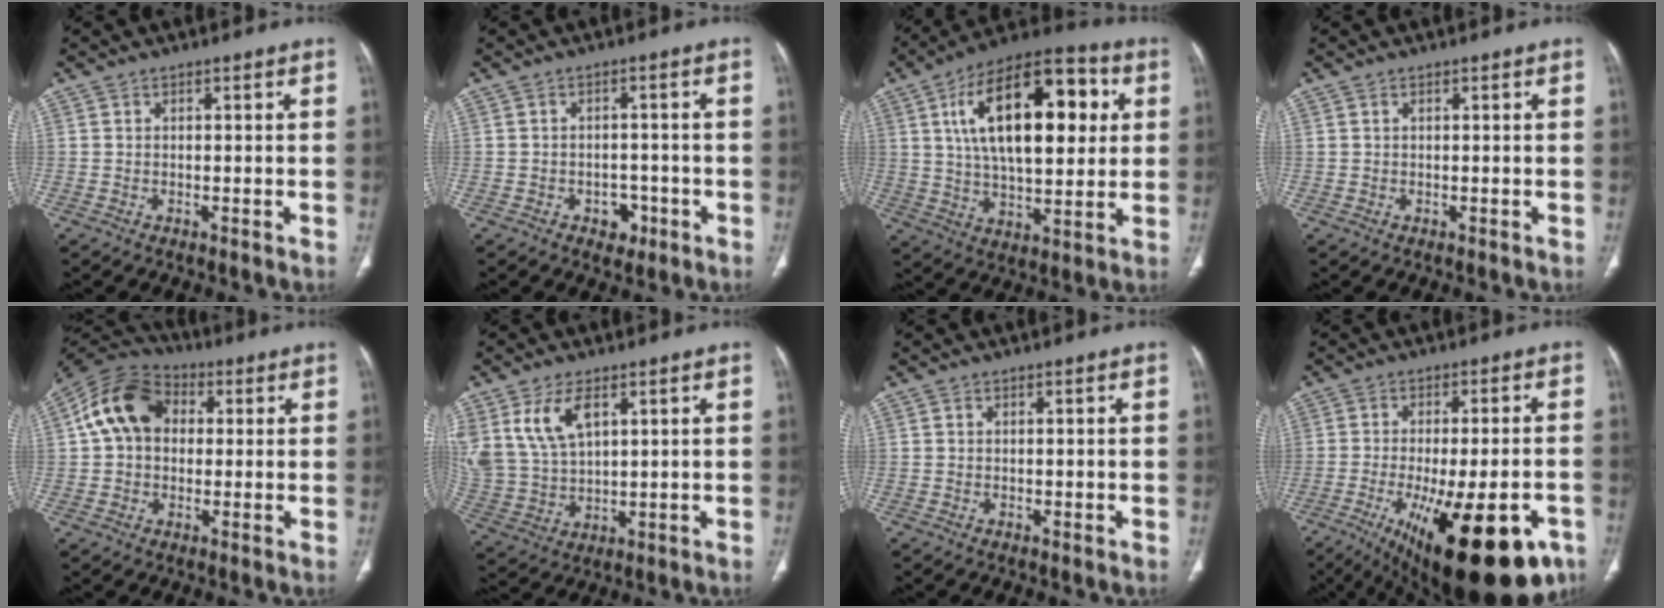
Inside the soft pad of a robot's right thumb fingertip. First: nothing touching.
{"total": 3.8, "force": [-1.8, 2.8, 1.7], "torque": [-0.004, 0.013, -0.020]}
{"total": 24.8, "force": [6.3, 11.9, 20.8], "torque": [-0.315, 0.006, 0.095]}
{"total": 0.0}
{"total": 13.1, "force": [2.3, 9.9, 8.3], "torque": [-0.137, 0.027, 0.026]}
{"total": 11.2, "force": [5.1, 6.2, 7.7], "torque": [-0.158, -0.012, 0.116]}
{"total": 0.5, "force": [-0.1, 0.4, 0.3], "torque": [-0.005, 0.000, -0.002]}
{"total": 25.6, "force": [-12.2, 9.4, 20.5], "torque": [-0.257, 0.013, -0.165]}